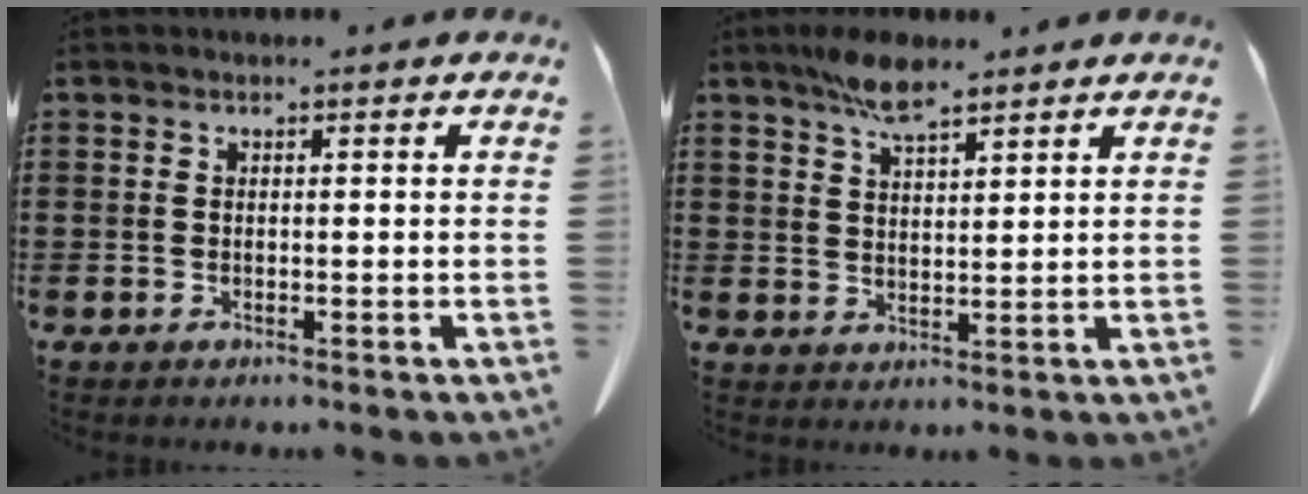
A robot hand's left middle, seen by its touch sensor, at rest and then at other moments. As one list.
[{"total": 6.5, "force": [4.7, 1.8, 4.1], "torque": [-0.091, 0.000, 0.086]}]